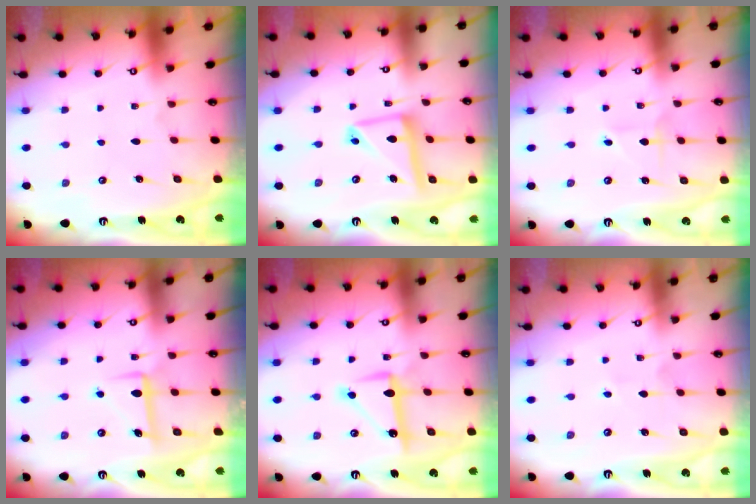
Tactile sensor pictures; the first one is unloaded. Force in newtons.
{"total": 13.6, "press": 13.5, "slide": 1.5}
{"total": 2.0, "press": 2.0, "slide": 0.1}
{"total": 6.0, "press": 5.9, "slide": 1.0}
{"total": 9.4, "press": 9.4, "slide": 0.4}
{"total": 2.2, "press": 2.0, "slide": 0.8}